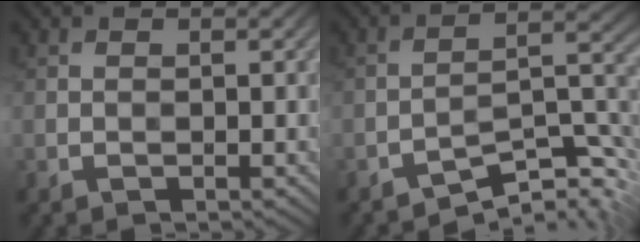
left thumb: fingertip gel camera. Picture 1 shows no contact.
{"total": 7.5, "force": [-5.9, 1.8, 4.3], "torque": [-0.056, 0.007, -0.107]}